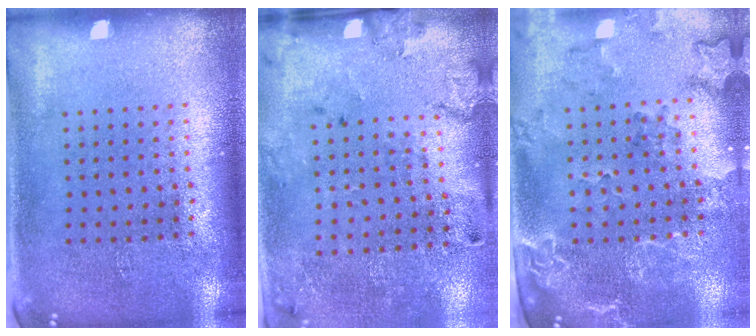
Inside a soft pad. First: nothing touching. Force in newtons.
{"total": 2.1, "press": 1.4, "slide": 1.6}
{"total": 2.0, "press": 1.9, "slide": 0.7}